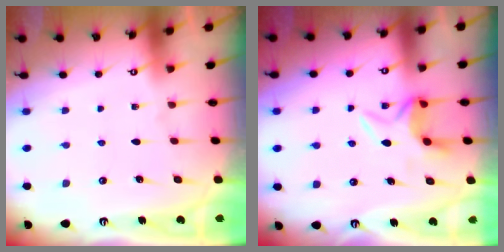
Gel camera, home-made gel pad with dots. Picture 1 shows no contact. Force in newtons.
{"total": 6.1, "press": 5.9, "slide": 1.6}